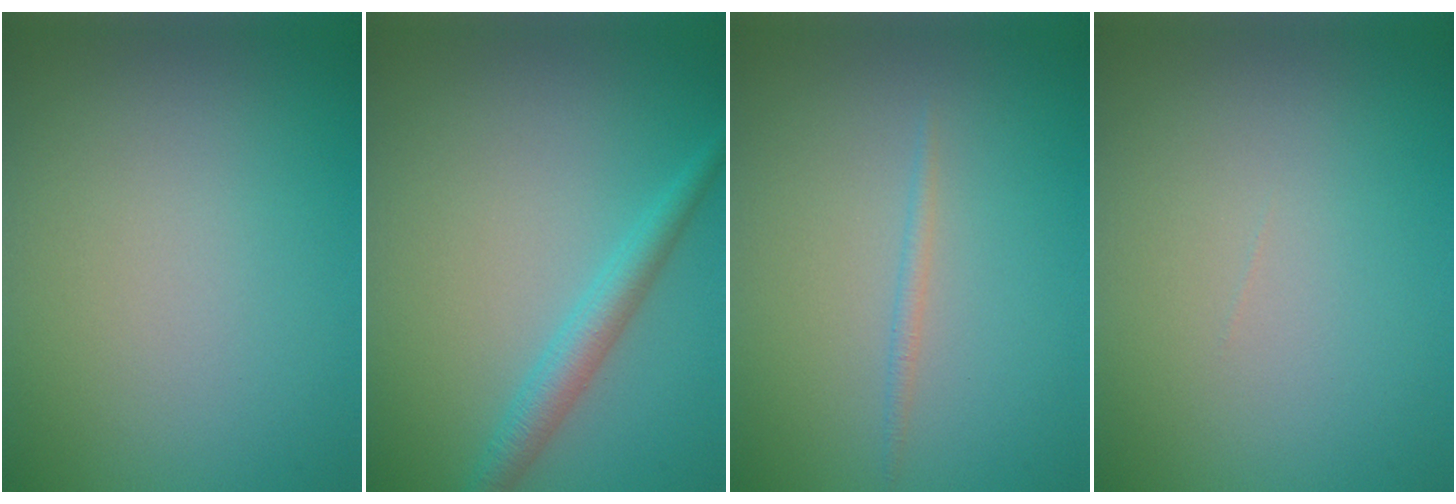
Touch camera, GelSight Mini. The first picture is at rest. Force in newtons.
{"total": 2.7, "press": 2.7, "slide": 0.1}
{"total": 0.9, "press": 0.9, "slide": 0.1}
{"total": 0.0}